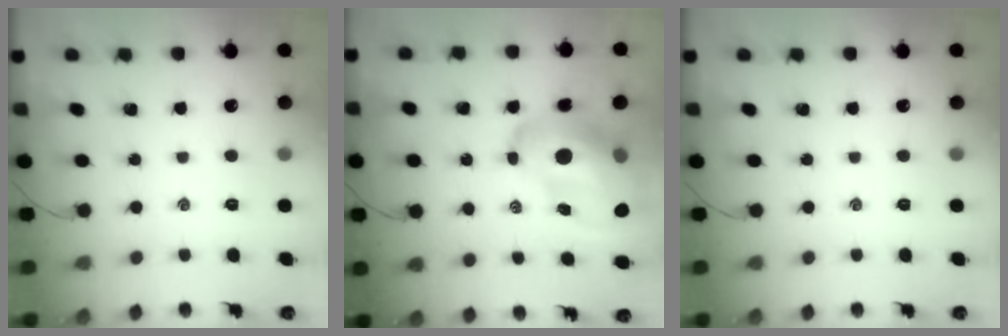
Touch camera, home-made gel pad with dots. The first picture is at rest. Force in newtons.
{"total": 19.5, "press": 18.6, "slide": 5.7}
{"total": 0.0}